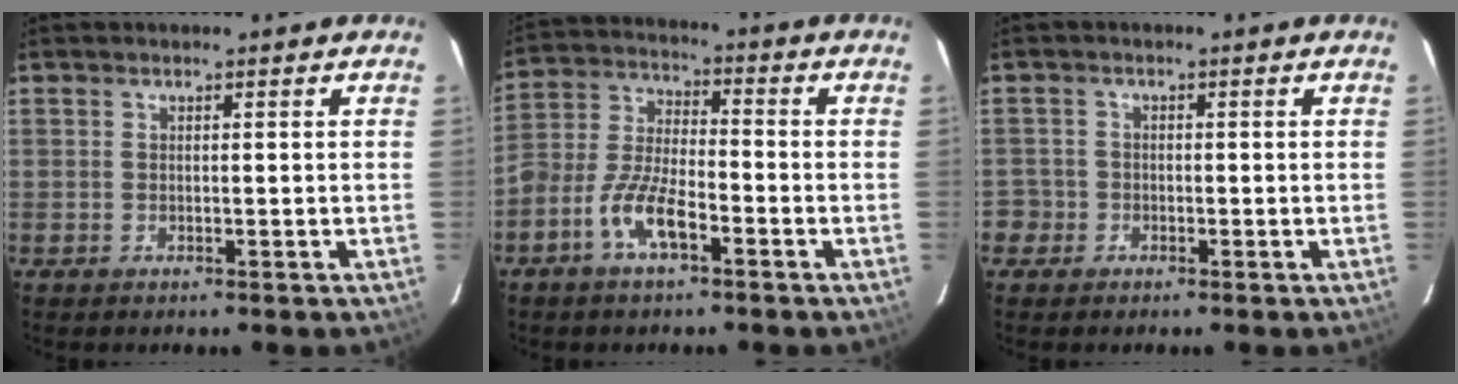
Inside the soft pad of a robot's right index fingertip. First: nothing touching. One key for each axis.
{"total": 9.6, "fx": -5.1, "fy": 3.7, "fz": 7.2, "tx": -0.158, "ty": 0.010, "tz": -0.102}
{"total": 2.8, "fx": -1.2, "fy": 2.5, "fz": -0.2, "tx": 0.007, "ty": 0.021, "tz": -0.021}